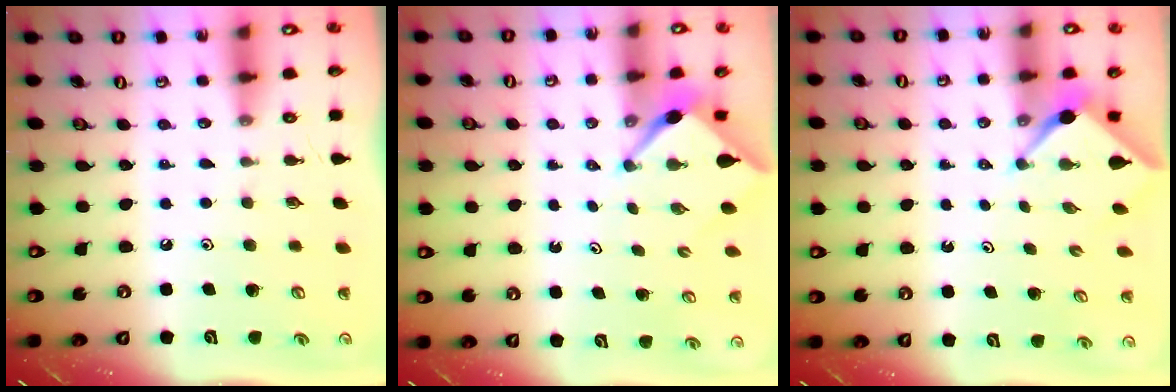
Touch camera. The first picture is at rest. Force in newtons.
{"total": 2.5, "press": 2.5, "slide": 0.3}
{"total": 2.4, "press": 2.4, "slide": 0.4}